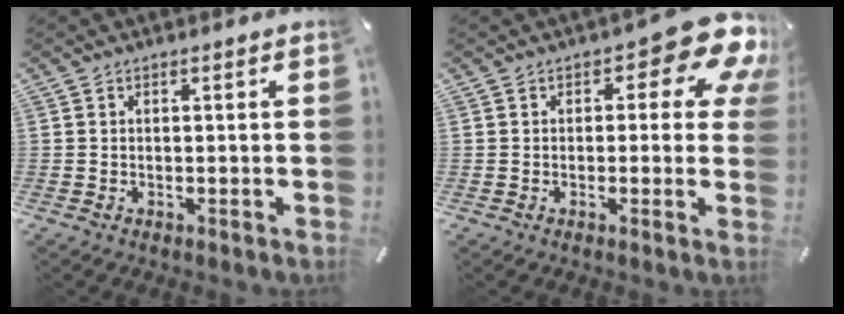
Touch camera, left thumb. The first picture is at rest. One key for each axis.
{"total": 10.6, "fx": 4.9, "fy": 4.8, "fz": 8.1, "tx": -0.097, "ty": -0.027, "tz": 0.080}